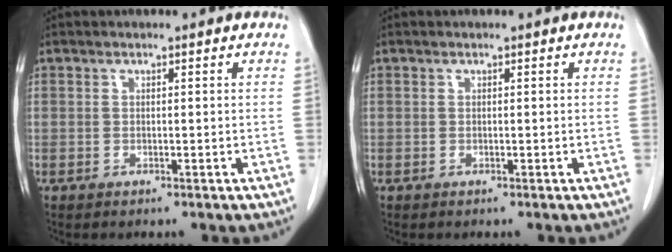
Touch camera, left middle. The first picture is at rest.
{"total": 0.0}